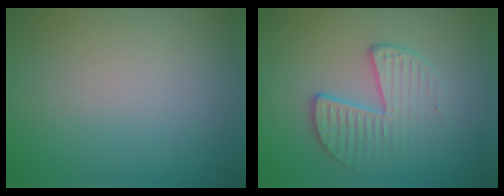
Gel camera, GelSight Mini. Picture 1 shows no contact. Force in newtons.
{"total": 3.5, "press": 2.9, "slide": 2.0}